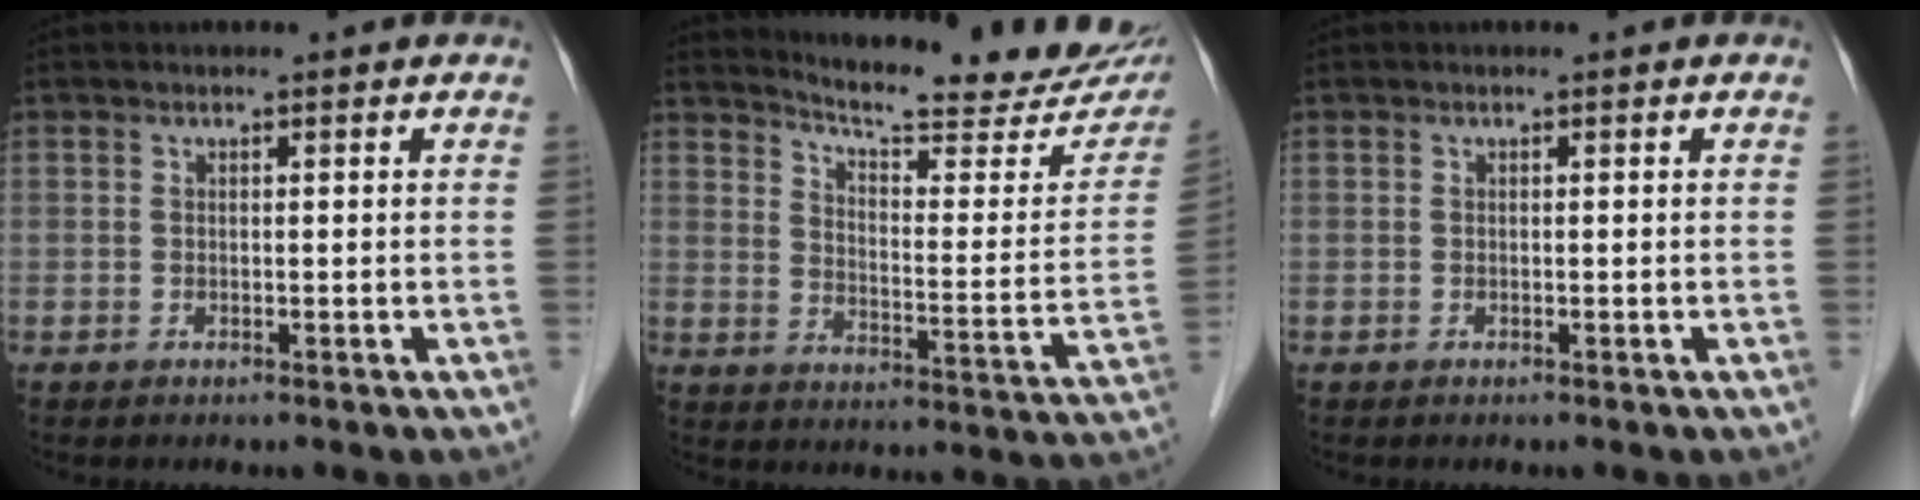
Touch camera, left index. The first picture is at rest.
{"total": 21.4, "force": [19.4, 2.6, 8.8], "torque": [-0.119, -0.073, 0.239]}
{"total": 0.0}